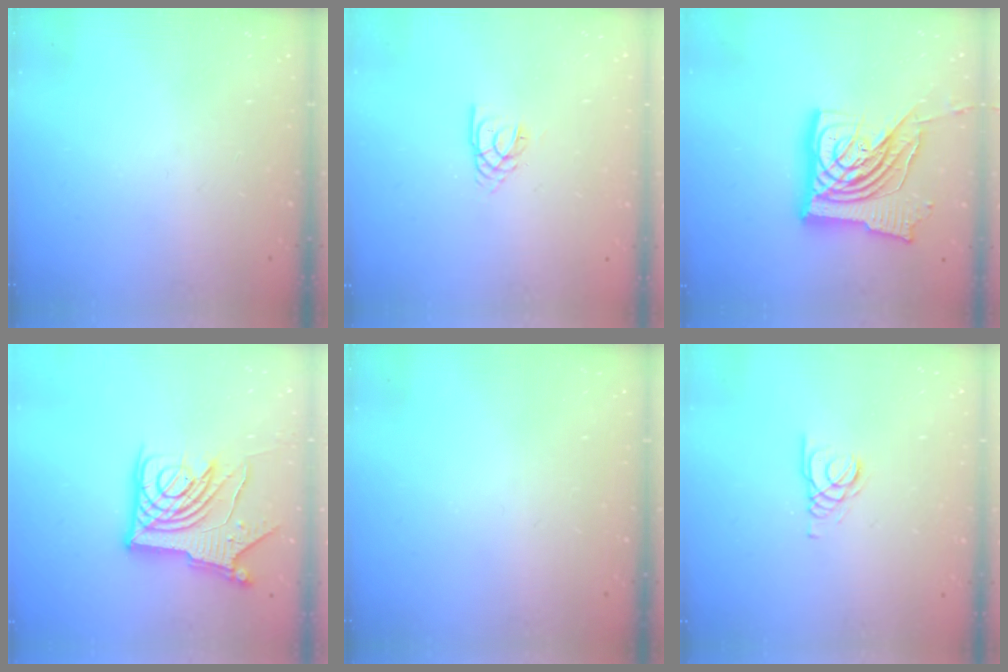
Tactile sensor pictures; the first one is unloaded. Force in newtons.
{"total": 3.2, "press": 3.1, "slide": 0.4}
{"total": 26.7, "press": 26.5, "slide": 3.2}
{"total": 14.9, "press": 14.8, "slide": 1.8}
{"total": 0.0}
{"total": 1.6, "press": 1.6, "slide": 0.2}